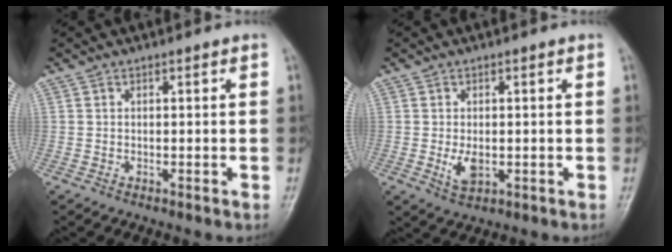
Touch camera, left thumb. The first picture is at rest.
{"total": 3.6, "force": [-0.4, 2.2, 2.8], "torque": [-0.049, -0.008, -0.002]}